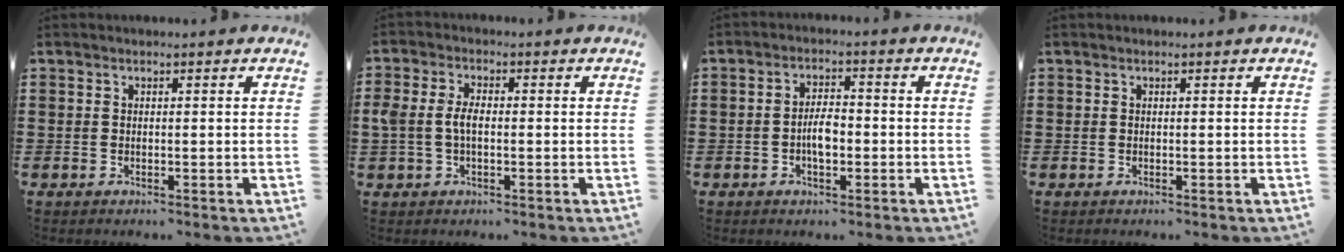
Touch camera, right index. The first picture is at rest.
{"total": 3.9, "force": [-0.3, 2.2, 3.2], "torque": [-0.092, -0.006, -0.015]}
{"total": 4.0, "force": [-0.8, 1.6, 3.5], "torque": [-0.079, 0.001, -0.021]}
{"total": 0.0}